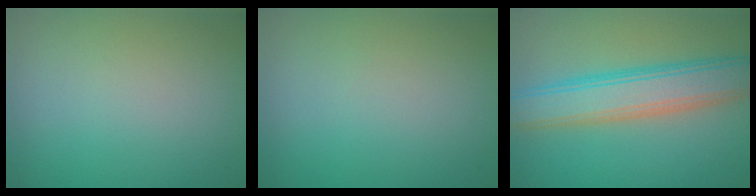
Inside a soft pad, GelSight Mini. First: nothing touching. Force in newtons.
{"total": 0.0}
{"total": 6.5, "press": 6.5, "slide": 0.1}